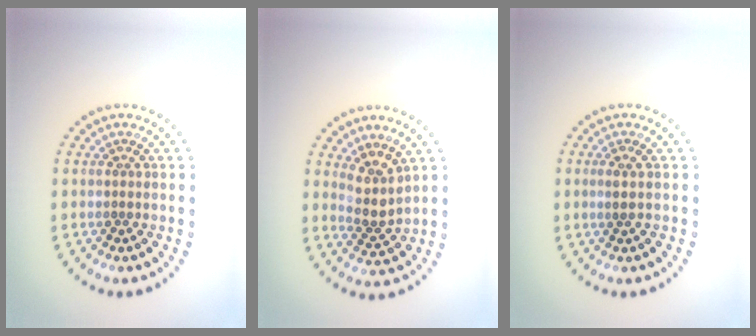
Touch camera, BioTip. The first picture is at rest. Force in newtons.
{"total": 2.7, "press": 2.0, "slide": 1.8}
{"total": 0.8, "press": 0.5, "slide": 0.6}